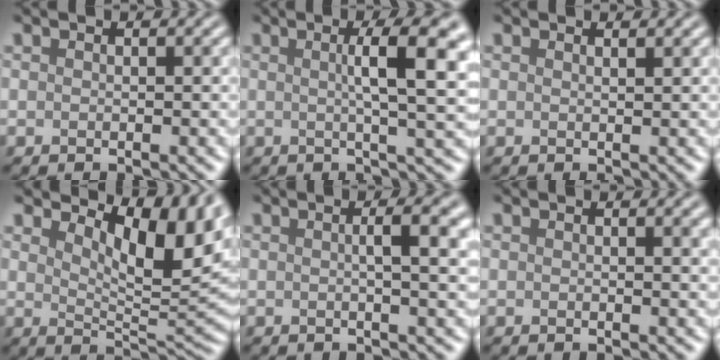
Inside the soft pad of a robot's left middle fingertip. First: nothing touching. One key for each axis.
{"total": 7.0, "fx": 1.2, "fy": 1.5, "fz": 6.7, "tx": -0.081, "ty": 0.012, "tz": 0.014}
{"total": 0.9, "fx": 0.8, "fy": 0.3, "fz": 0.4, "tx": -0.004, "ty": -0.002, "tz": 0.005}
{"total": 8.7, "fx": 4.0, "fy": 3.4, "fz": 6.9, "tx": -0.106, "ty": -0.006, "tz": 0.065}
{"total": 3.9, "fx": 0.5, "fy": 1.1, "fz": 3.7, "tx": -0.045, "ty": 0.010, "tz": 0.002}
{"total": 1.3, "fx": 0.5, "fy": 0.5, "fz": 1.0, "tx": -0.009, "ty": 0.002, "tz": 0.004}